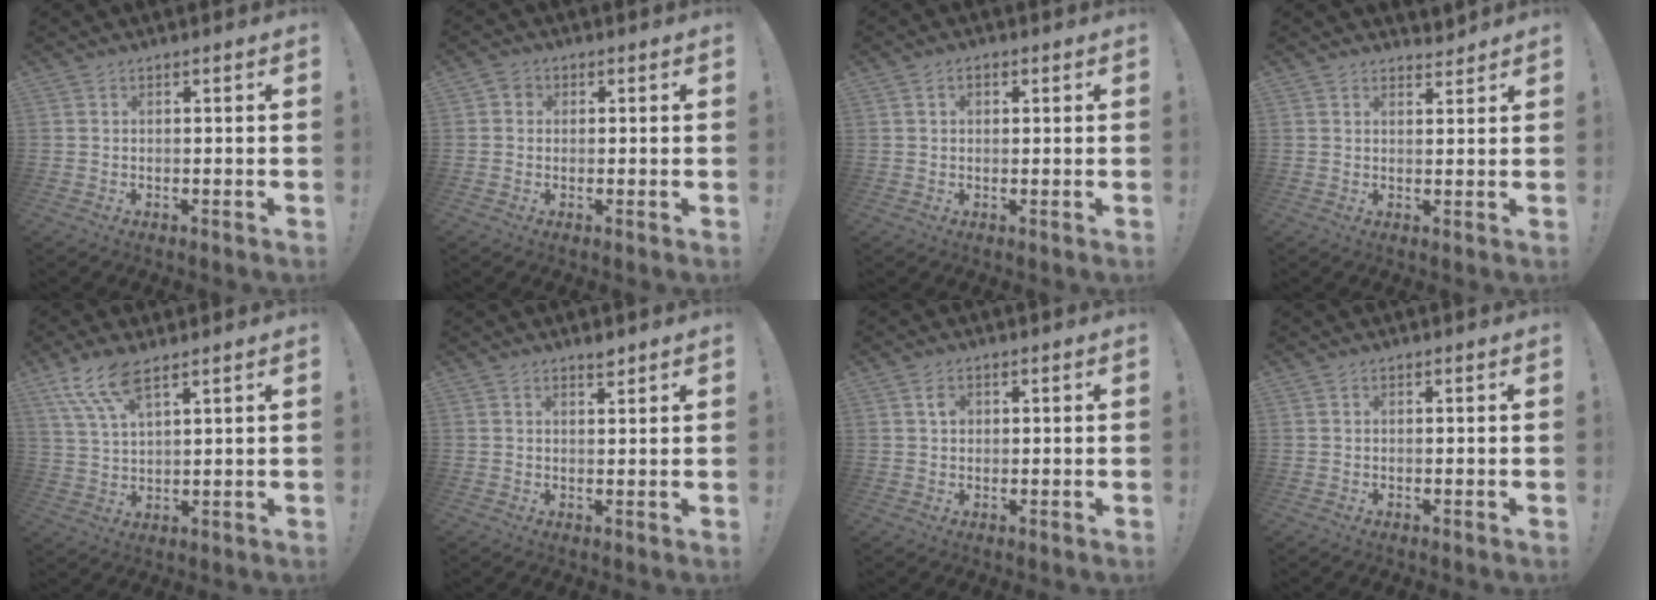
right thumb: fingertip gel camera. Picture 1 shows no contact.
{"total": 2.7, "force": [0.0, 2.5, 1.1], "torque": [-0.014, 0.008, 0.001]}
{"total": 2.1, "force": [0.5, 1.7, 1.1], "torque": [-0.014, 0.003, 0.008]}
{"total": 2.8, "force": [2.5, 1.3, 0.5], "torque": [0.009, -0.019, 0.043]}
{"total": 9.4, "force": [6.3, 2.7, 6.4], "torque": [-0.126, -0.025, 0.120]}
{"total": 2.1, "force": [1.8, 0.4, 0.9], "torque": [0.004, -0.017, 0.028]}
{"total": 2.5, "force": [0.8, 1.8, 1.5], "torque": [-0.016, -0.001, 0.011]}
{"total": 0.0}